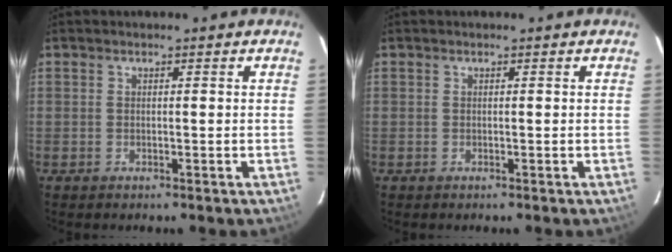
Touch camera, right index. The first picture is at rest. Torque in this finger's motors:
{"motor_torque": [-0.06, 0.42, 0.09, 0.00]}